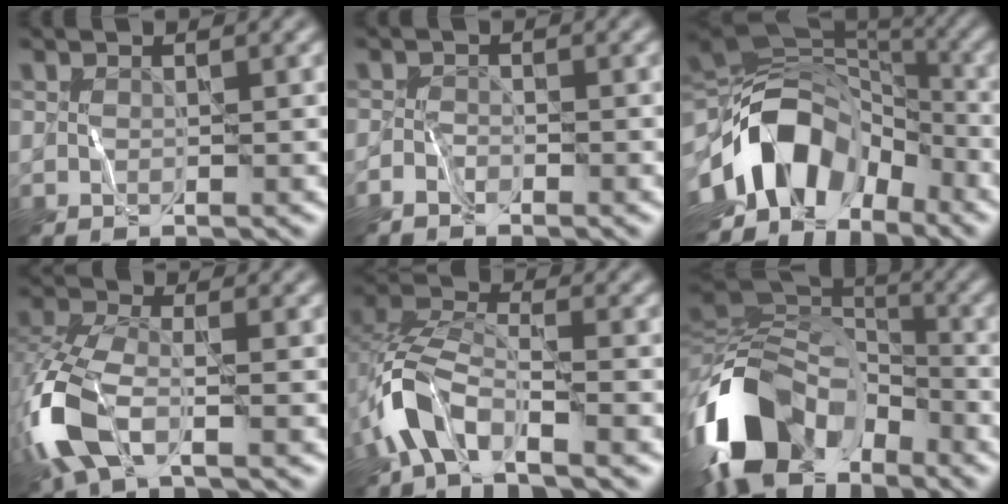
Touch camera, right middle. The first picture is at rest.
{"total": 1.2, "force": [-1.1, 0.4, 0.2], "torque": [-0.005, 0.004, -0.028]}
{"total": 12.7, "force": [-5.0, 8.2, 8.3], "torque": [-0.152, 0.015, -0.105]}
{"total": 7.9, "force": [-3.0, 3.9, 6.2], "torque": [-0.161, -0.005, -0.072]}
{"total": 6.0, "force": [-3.4, 2.7, 4.2], "torque": [-0.085, 0.003, -0.078]}
{"total": 13.8, "force": [-6.9, 8.8, 8.0], "torque": [-0.179, 0.004, -0.139]}